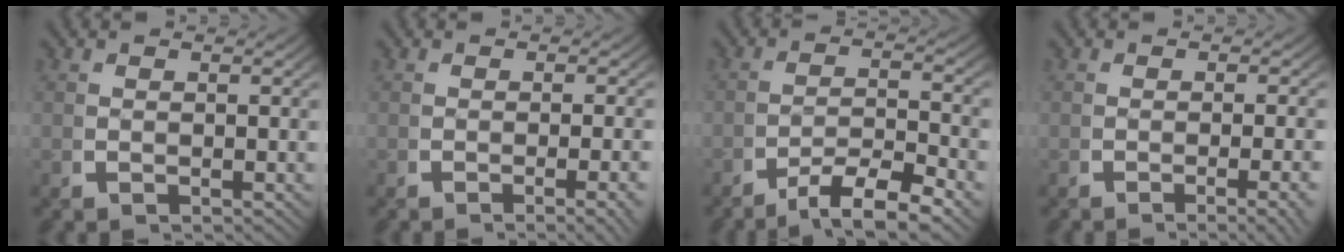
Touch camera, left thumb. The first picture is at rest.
{"total": 2.6, "force": [-1.0, 0.2, 2.3], "torque": [-0.035, 0.003, -0.017]}
{"total": 5.3, "force": [-2.8, 2.4, 3.8], "torque": [-0.059, -0.013, -0.043]}
{"total": 3.2, "force": [-1.5, 0.4, 2.8], "torque": [-0.041, -0.001, -0.023]}